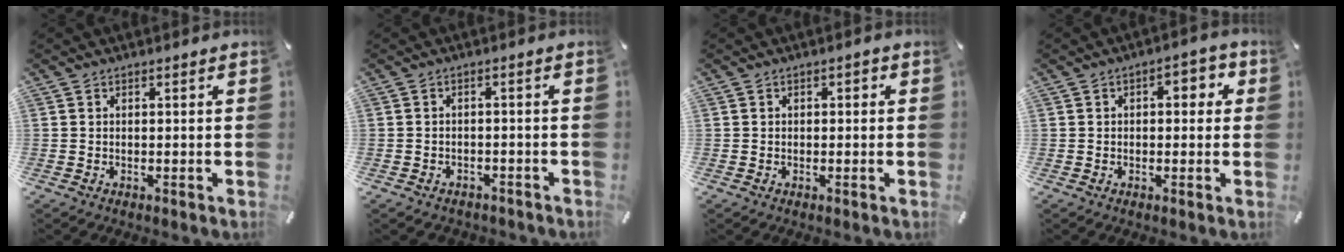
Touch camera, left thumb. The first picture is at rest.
{"total": 2.0, "force": [-1.5, 1.2, 0.5], "torque": [-0.010, 0.009, -0.033]}
{"total": 0.9, "force": [-0.2, 0.8, 0.4], "torque": [-0.007, 0.006, -0.007]}
{"total": 4.1, "force": [0.0, 2.6, 3.1], "torque": [-0.039, 0.006, -0.010]}